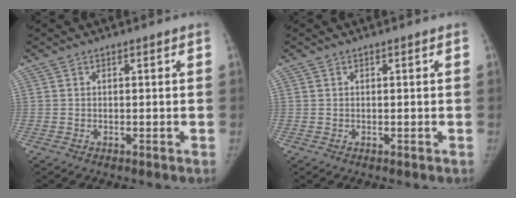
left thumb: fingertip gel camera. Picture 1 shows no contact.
{"total": 0.0}